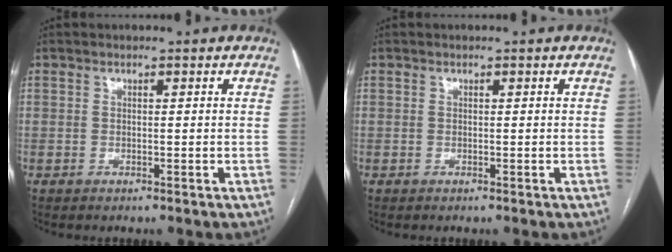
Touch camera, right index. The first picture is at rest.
{"total": 0.0}